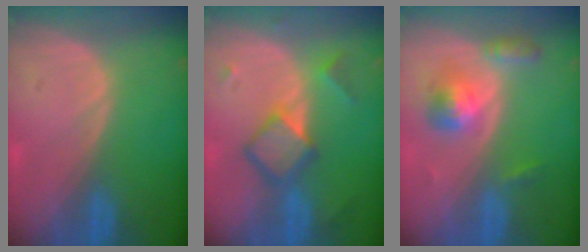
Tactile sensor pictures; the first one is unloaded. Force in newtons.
{"total": 6.2, "press": 6.2, "slide": 0.3}
{"total": 5.3, "press": 5.0, "slide": 1.6}